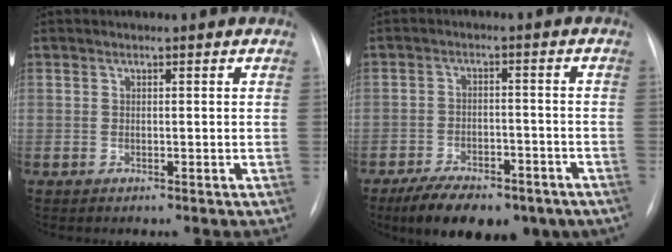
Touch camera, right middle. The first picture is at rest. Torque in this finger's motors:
{"motor_torque": [1.09, -1.05, 0.51, 0.11]}